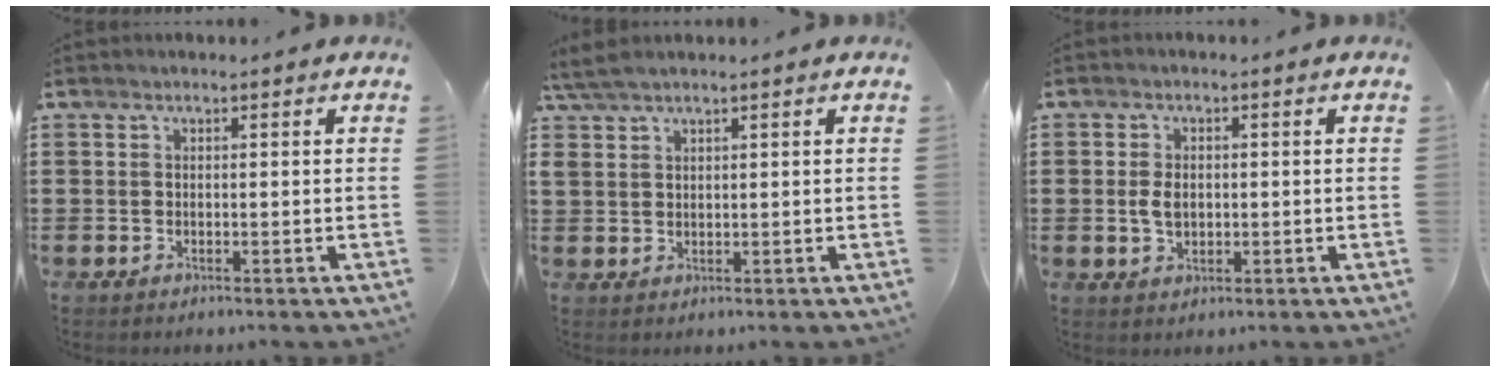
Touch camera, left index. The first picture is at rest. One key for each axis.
{"total": 2.5, "fx": 2.0, "fy": 0.8, "fz": 1.3, "tx": -0.032, "ty": 0.006, "tz": 0.038}
{"total": 3.3, "fx": 0.0, "fy": 2.1, "fz": 2.5, "tx": -0.058, "ty": 0.003, "tz": -0.002}